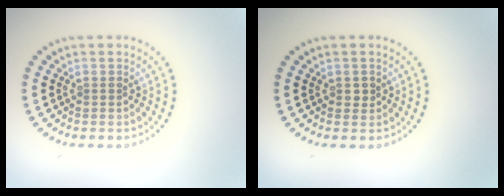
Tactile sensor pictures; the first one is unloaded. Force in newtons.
{"total": 0.7, "press": 0.7, "slide": 0.1}